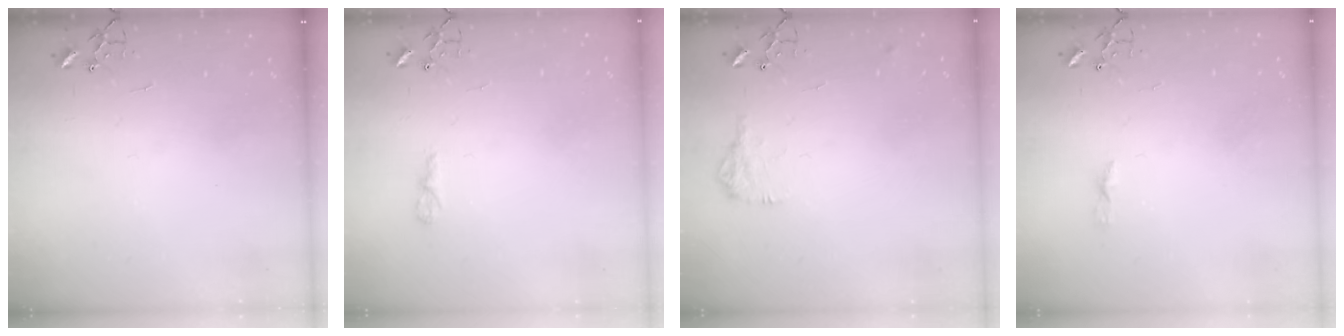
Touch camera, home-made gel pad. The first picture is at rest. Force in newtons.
{"total": 4.4, "press": 4.4, "slide": 0.6}
{"total": 9.5, "press": 9.5, "slide": 0.4}
{"total": 3.9, "press": 3.9, "slide": 0.5}